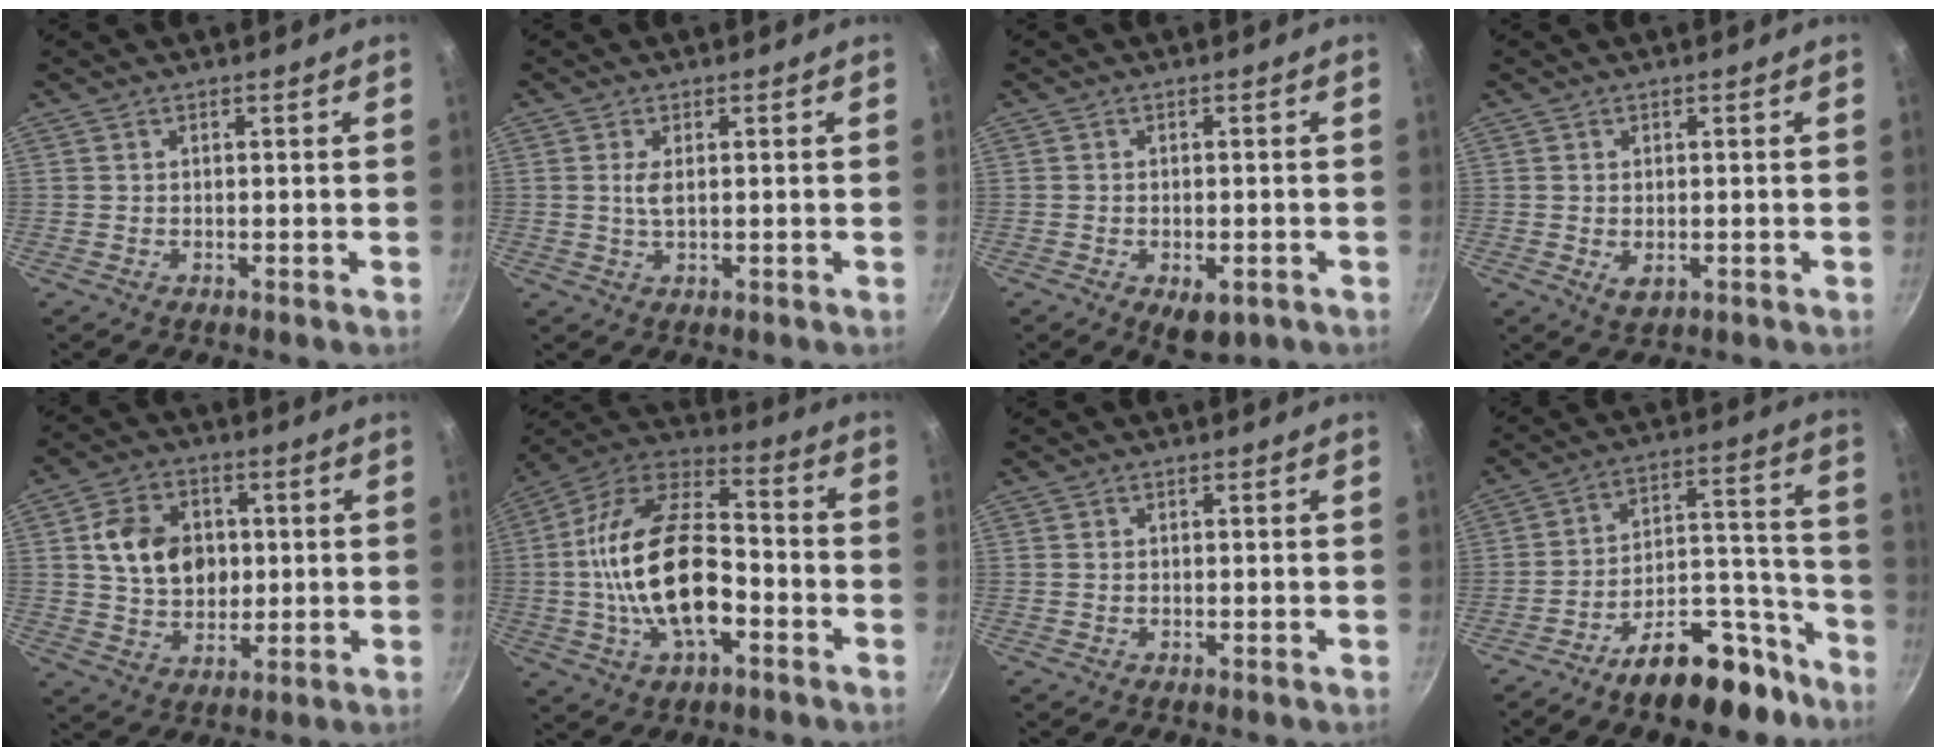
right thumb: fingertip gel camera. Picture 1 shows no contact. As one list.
[{"total": 2.4, "force": [0.4, 0.9, 2.1], "torque": [-0.044, -0.002, 0.008]}, {"total": 5.3, "force": [-2.1, 3.0, 3.9], "torque": [-0.039, 0.004, -0.021]}, {"total": 2.7, "force": [-0.4, 1.7, 2.0], "torque": [-0.033, -0.007, -0.004]}, {"total": 12.4, "force": [1.7, 9.6, 7.6], "torque": [-0.103, 0.002, 0.030]}, {"total": 21.8, "force": [-4.2, 11.7, 18.0], "torque": [-0.316, 0.045, -0.090]}, {"total": 0.7, "force": [0.1, 0.6, 0.3], "torque": [-0.003, 0.003, 0.001]}, {"total": 18.8, "force": [-13.3, 8.4, 10.3], "torque": [-0.099, 0.117, -0.202]}]